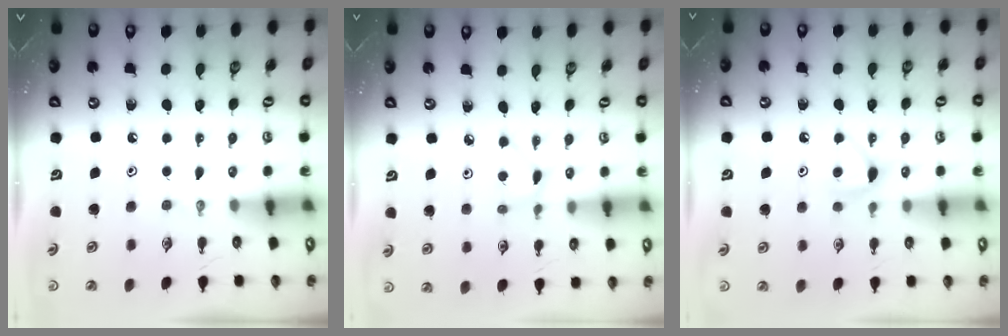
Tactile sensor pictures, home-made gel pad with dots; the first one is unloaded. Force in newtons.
{"total": 2.5, "press": 2.5, "slide": 0.3}
{"total": 4.9, "press": 4.8, "slide": 0.7}